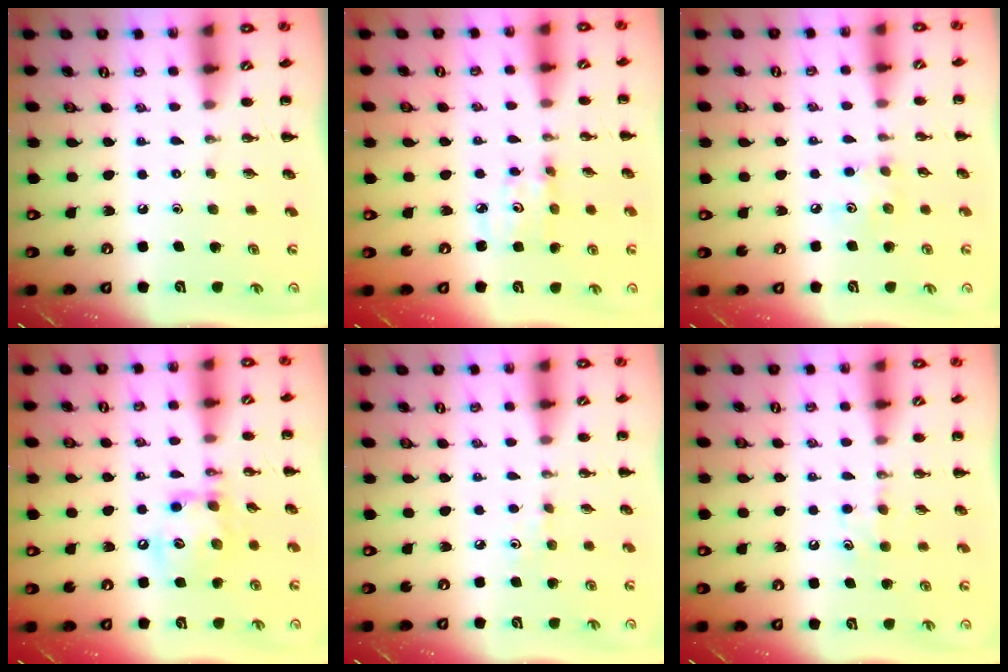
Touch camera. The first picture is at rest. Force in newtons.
{"total": 2.8, "press": 2.8, "slide": 0.4}
{"total": 4.2, "press": 4.2, "slide": 0.6}
{"total": 13.6, "press": 13.5, "slide": 1.2}
{"total": 3.5, "press": 3.4, "slide": 1.1}
{"total": 6.3, "press": 6.1, "slide": 1.6}